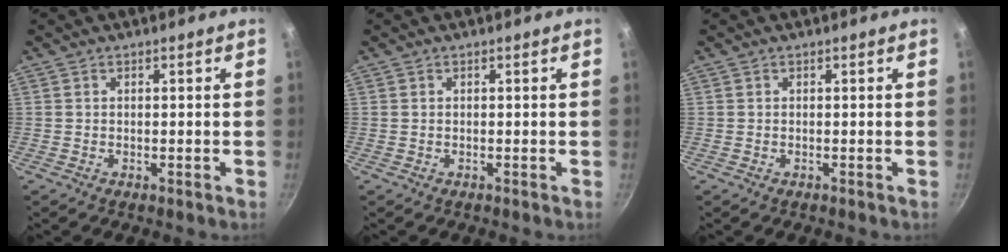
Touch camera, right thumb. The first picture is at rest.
{"total": 0.0}
{"total": 0.0}